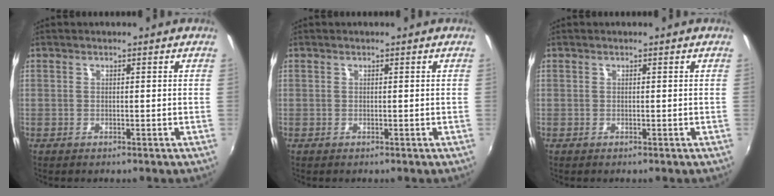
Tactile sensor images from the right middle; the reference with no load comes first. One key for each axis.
{"total": 0.0}
{"total": 0.0}